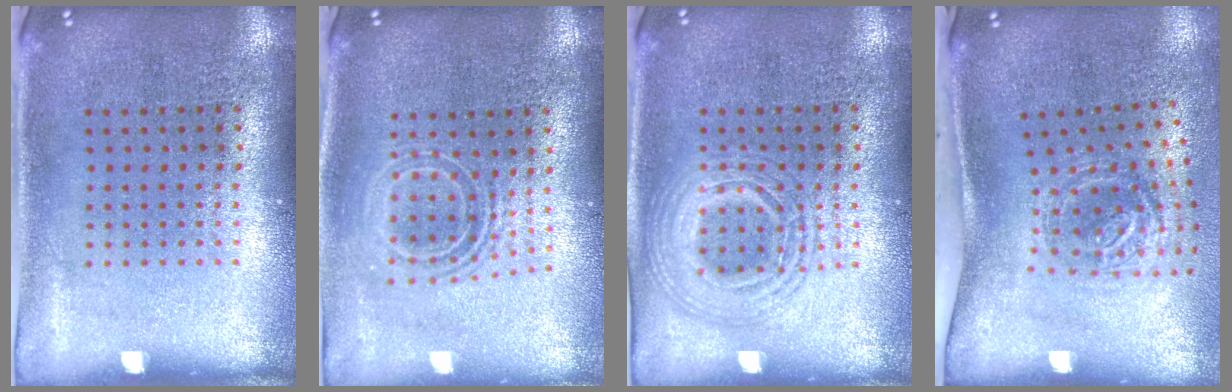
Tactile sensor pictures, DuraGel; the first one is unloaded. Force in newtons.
{"total": 1.7, "press": 1.3, "slide": 1.0}
{"total": 2.9, "press": 2.9, "slide": 0.3}
{"total": 1.9, "press": 1.2, "slide": 1.5}